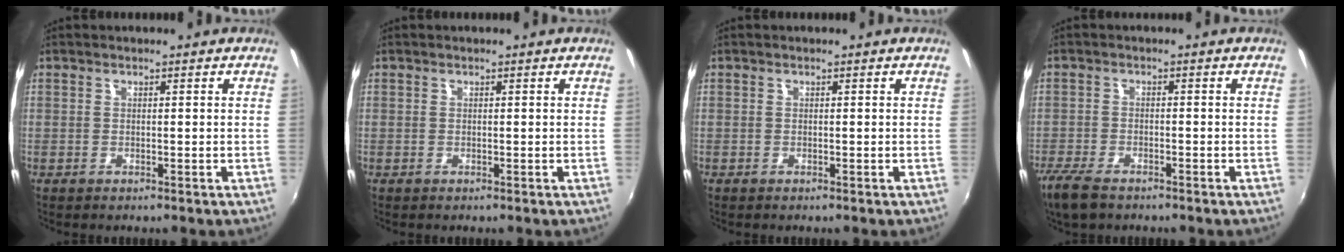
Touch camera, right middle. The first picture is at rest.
{"total": 0.0}
{"total": 0.0}
{"total": 6.5, "force": [-5.0, 2.3, 3.5], "torque": [-0.099, -0.021, -0.098]}